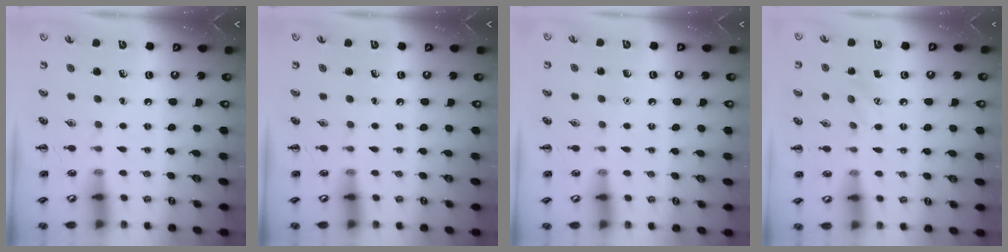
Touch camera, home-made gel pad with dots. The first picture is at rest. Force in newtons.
{"total": 0.0}
{"total": 1.6, "press": 1.5, "slide": 0.1}
{"total": 5.8, "press": 5.6, "slide": 1.5}